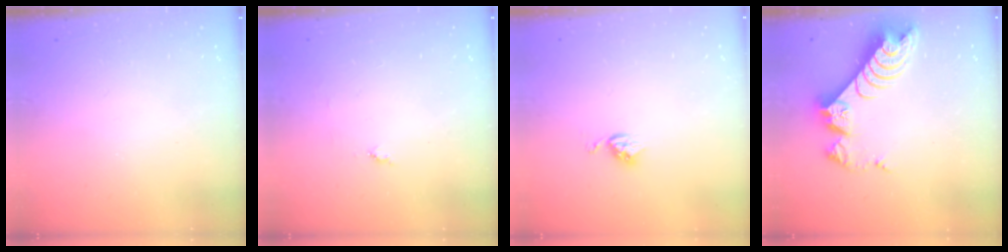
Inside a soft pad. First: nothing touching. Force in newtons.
{"total": 3.9, "press": 3.9, "slide": 0.4}
{"total": 3.9, "press": 3.9, "slide": 0.4}
{"total": 11.0, "press": 11.0, "slide": 1.0}